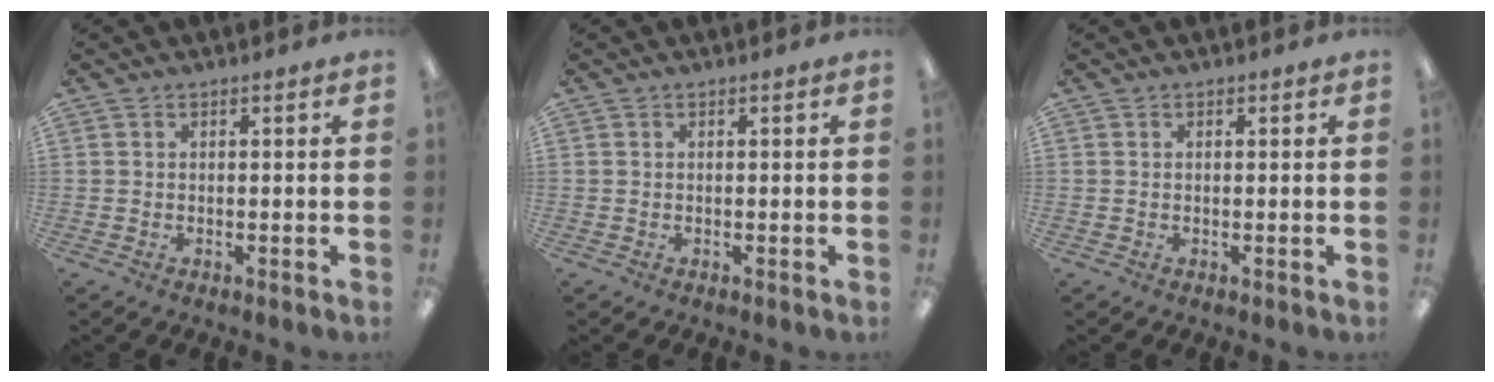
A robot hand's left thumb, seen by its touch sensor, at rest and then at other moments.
{"total": 0.0}
{"total": 0.0}